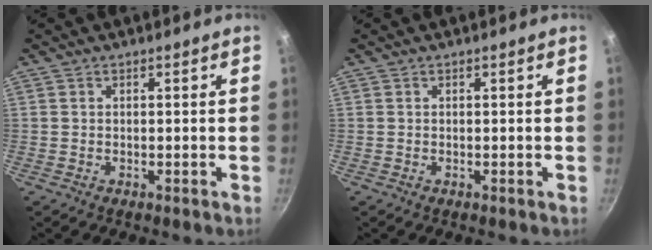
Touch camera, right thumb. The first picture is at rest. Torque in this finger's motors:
{"motor_torque": [0.00, 0.00, -0.07, 0.06, 0.00]}